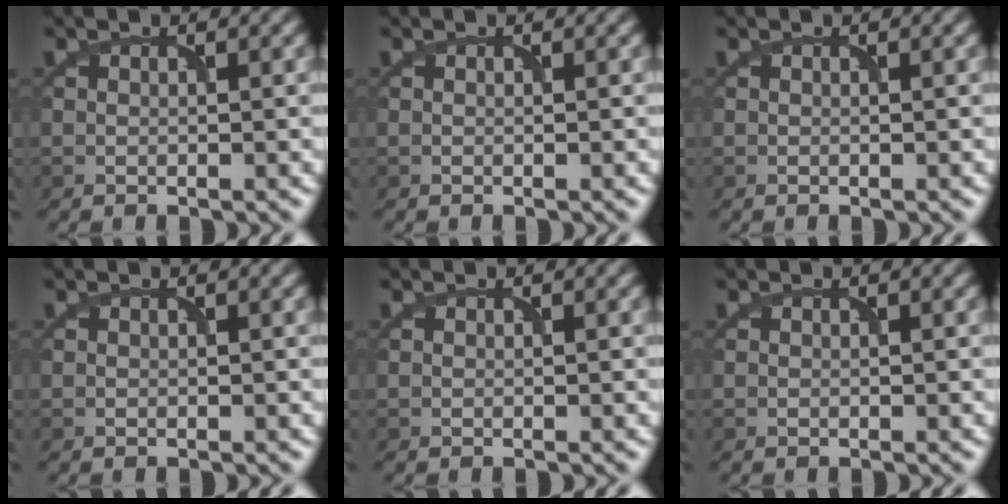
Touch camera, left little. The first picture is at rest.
{"total": 0.0}
{"total": 0.0}
{"total": 0.0}
{"total": 0.0}
{"total": 0.0}